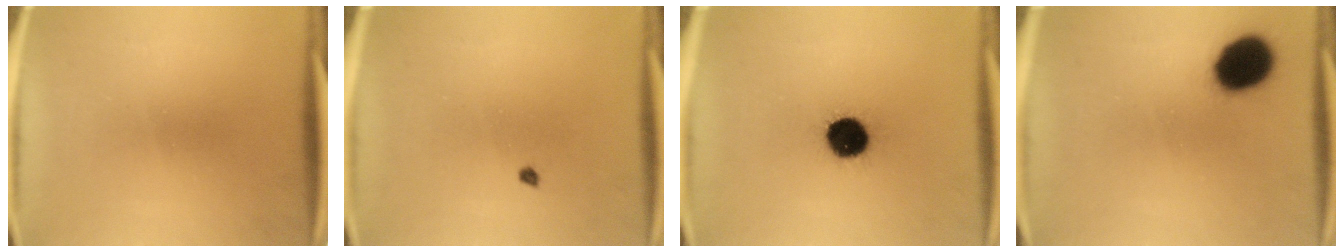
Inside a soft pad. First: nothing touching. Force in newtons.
{"total": 0.6}
{"total": 12.5}
{"total": 13.0}